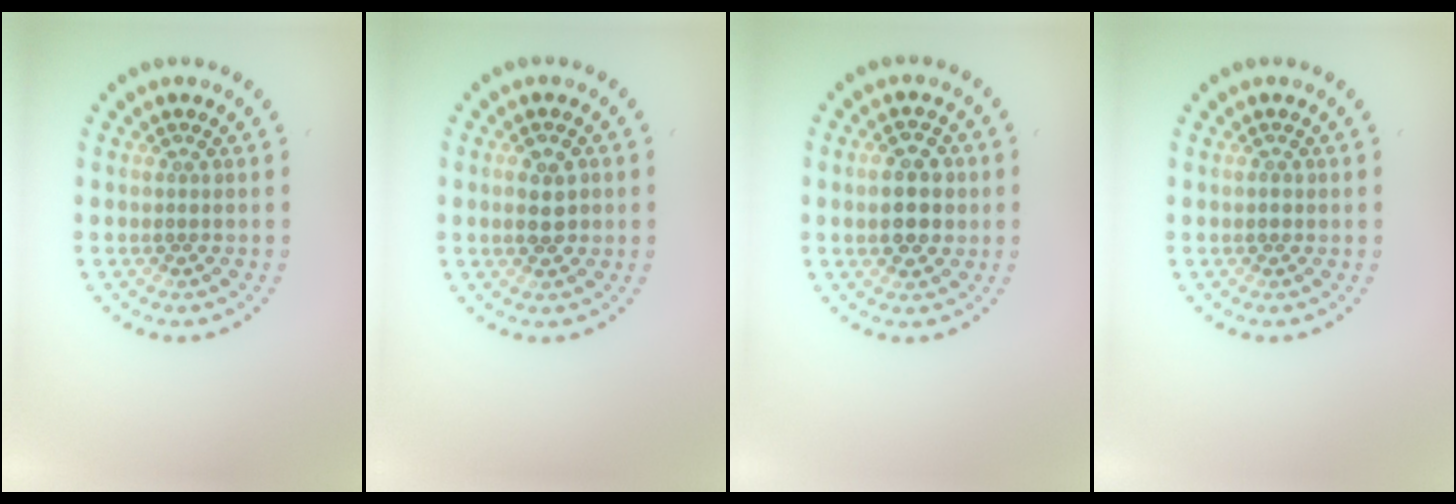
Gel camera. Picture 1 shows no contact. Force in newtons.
{"total": 2.5, "press": 2.5, "slide": 0.0}
{"total": 4.5, "press": 4.5, "slide": 0.1}
{"total": 0.9, "press": 0.9, "slide": 0.2}